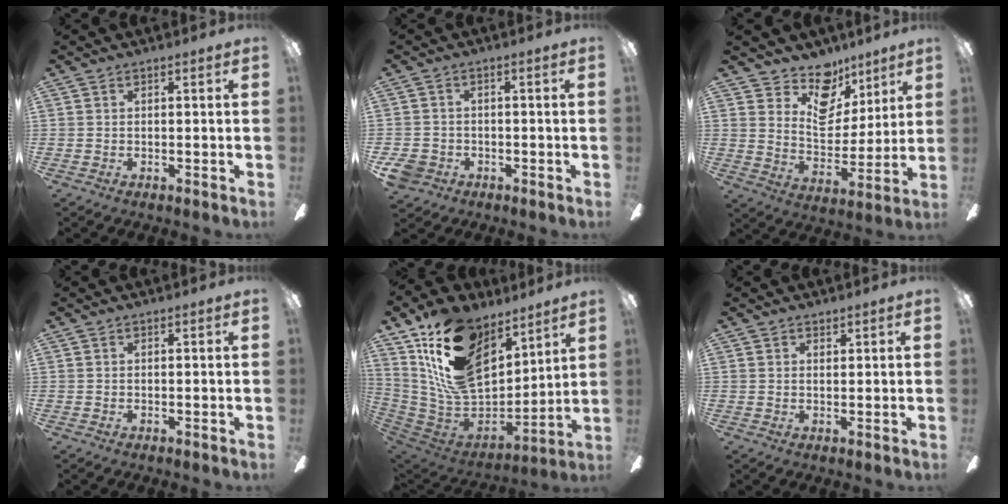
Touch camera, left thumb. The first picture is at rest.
{"total": 4.5, "force": [-2.4, 3.5, 1.6], "torque": [-0.050, 0.009, -0.050]}
{"total": 13.1, "force": [9.4, 7.9, 4.5], "torque": [-0.075, -0.069, 0.180]}
{"total": 0.0}
{"total": 22.7, "force": [12.0, 13.2, 14.1], "torque": [-0.292, -0.060, 0.225]}
{"total": 1.2, "force": [0.9, 0.7, 0.2], "torque": [0.004, -0.003, 0.017]}